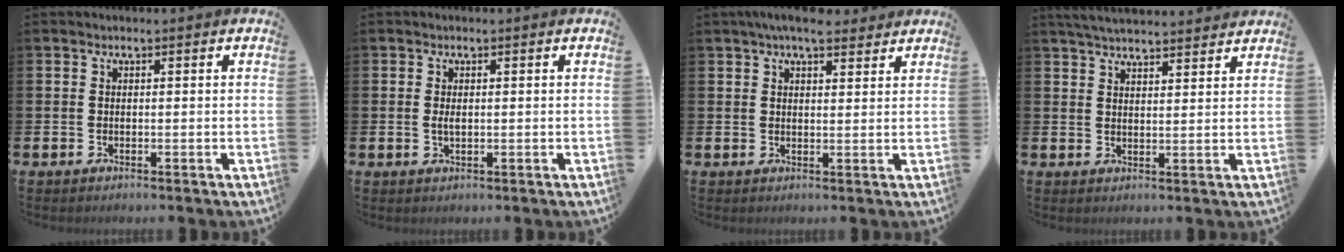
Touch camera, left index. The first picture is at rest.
{"total": 1.3, "force": [0.1, 0.7, 1.1], "torque": [-0.018, 0.002, 0.000]}
{"total": 4.9, "force": [4.3, 1.3, 1.9], "torque": [-0.039, -0.014, 0.077]}
{"total": 4.4, "force": [4.4, 0.3, 0.7], "torque": [-0.030, -0.014, 0.081]}